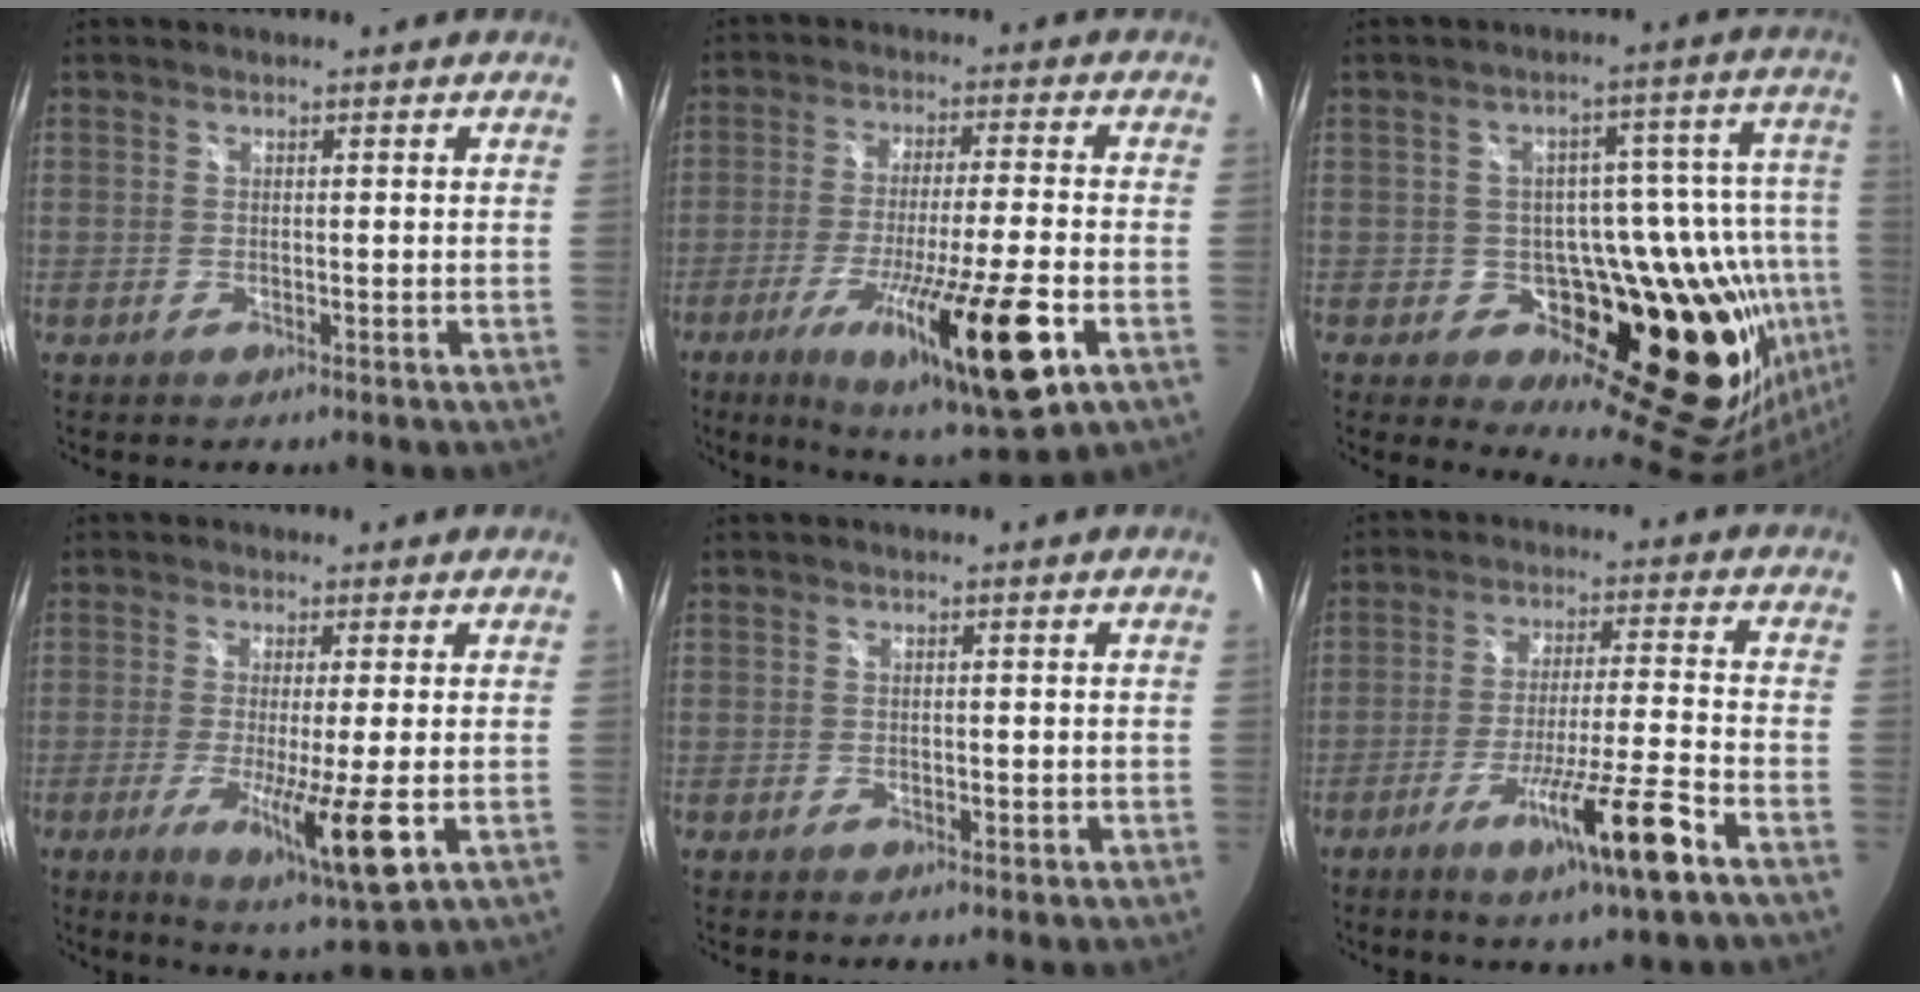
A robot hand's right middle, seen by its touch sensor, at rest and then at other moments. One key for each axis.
{"total": 20.2, "fx": -8.8, "fy": 2.3, "fz": 18.1, "tx": -0.321, "ty": -0.053, "tz": -0.142}
{"total": 24.2, "fx": -7.7, "fy": 15.1, "fz": 17.2, "tx": -0.215, "ty": 0.004, "tz": -0.086}
{"total": 11.2, "fx": -2.9, "fy": 0.3, "fz": 10.8, "tx": -0.197, "ty": -0.033, "tz": -0.052}
{"total": 1.8, "fx": -0.7, "fy": 1.0, "fz": 1.4, "tx": -0.019, "ty": -0.002, "tz": -0.009}
{"total": 12.0, "fx": -6.9, "fy": -0.5, "fz": 9.9, "tx": -0.188, "ty": -0.022, "tz": -0.120}